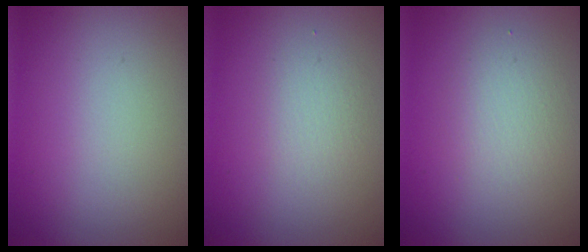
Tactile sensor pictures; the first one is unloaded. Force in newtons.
{"total": 1.6, "press": 1.6, "slide": 0.2}
{"total": 2.4, "press": 2.4, "slide": 0.3}